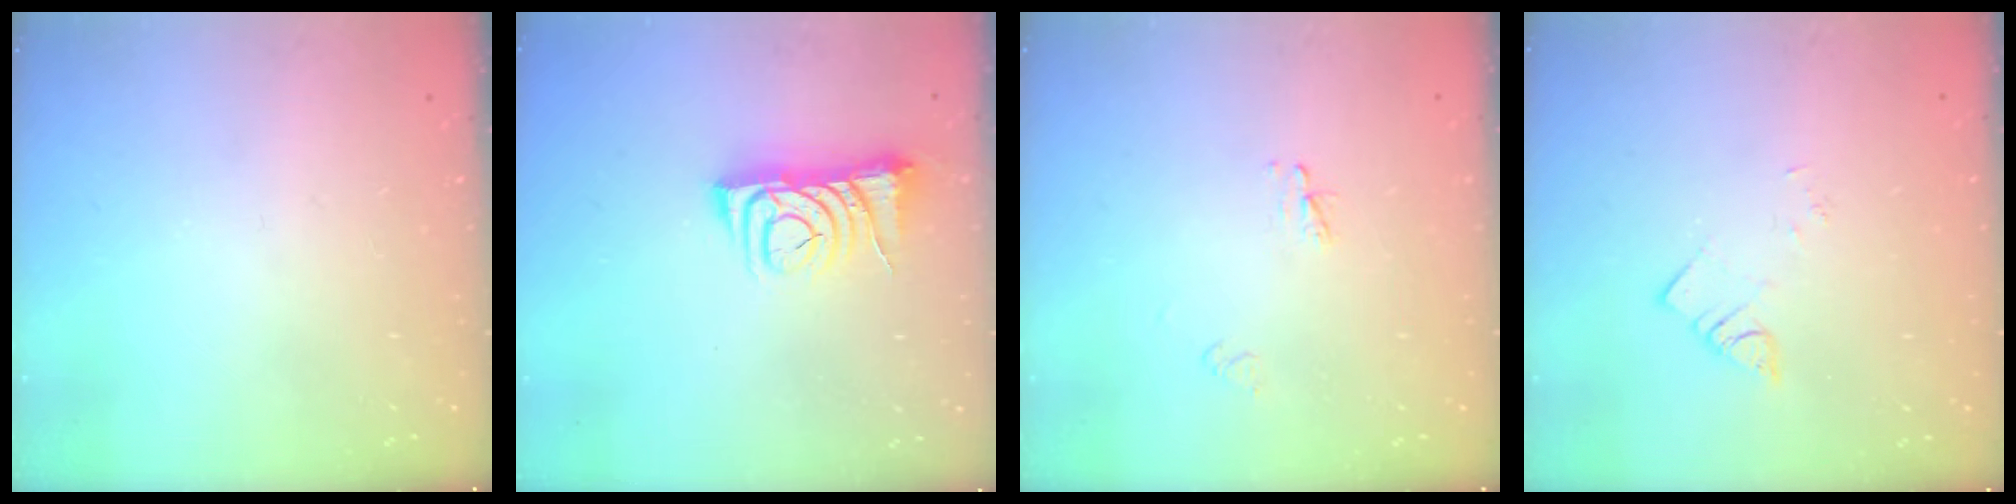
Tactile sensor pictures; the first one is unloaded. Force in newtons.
{"total": 6.8, "press": 6.7, "slide": 1.0}
{"total": 2.3, "press": 2.2, "slide": 0.2}
{"total": 2.2, "press": 2.2, "slide": 0.2}